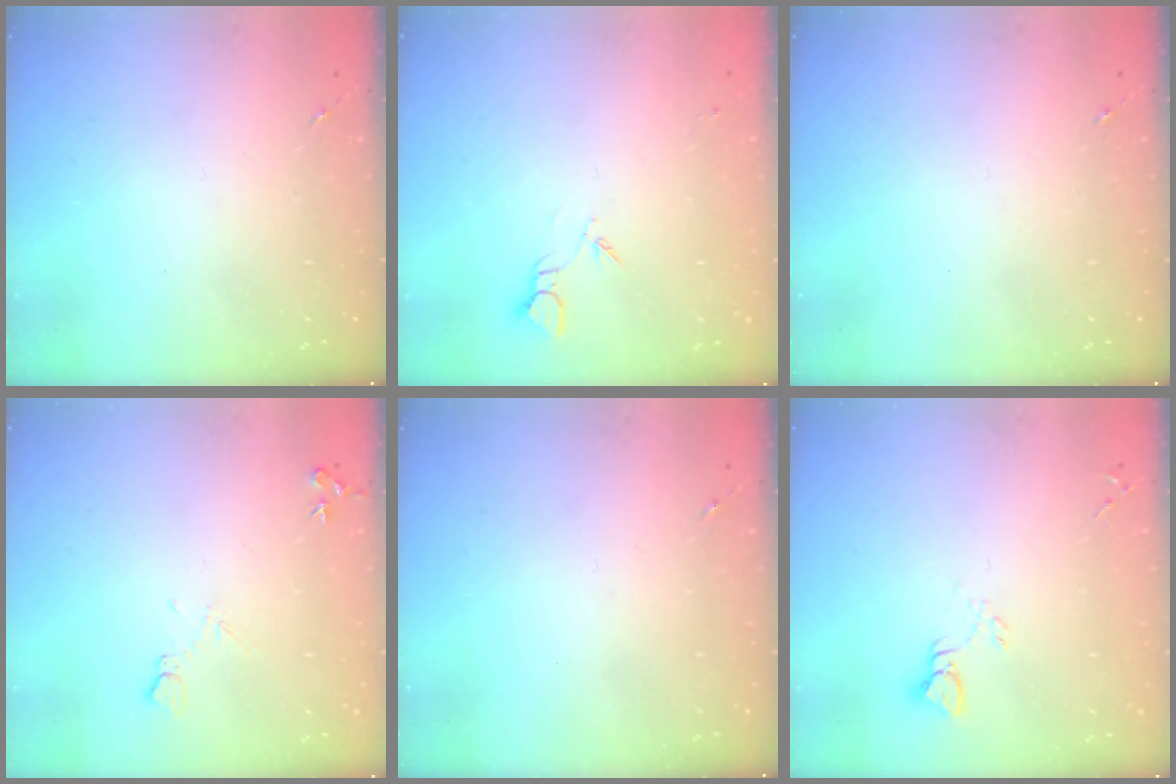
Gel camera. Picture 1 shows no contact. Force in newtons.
{"total": 2.7, "press": 2.7, "slide": 0.3}
{"total": 0.0}
{"total": 7.6, "press": 7.6, "slide": 0.8}
{"total": 0.0}
{"total": 2.8, "press": 2.8, "slide": 0.2}